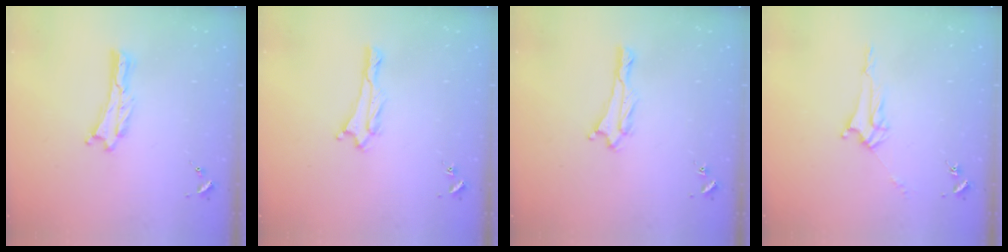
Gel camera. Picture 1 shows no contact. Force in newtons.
{"total": 1.4, "press": 1.4, "slide": 0.2}
{"total": 1.4, "press": 1.4, "slide": 0.2}
{"total": 3.0, "press": 3.0, "slide": 0.3}